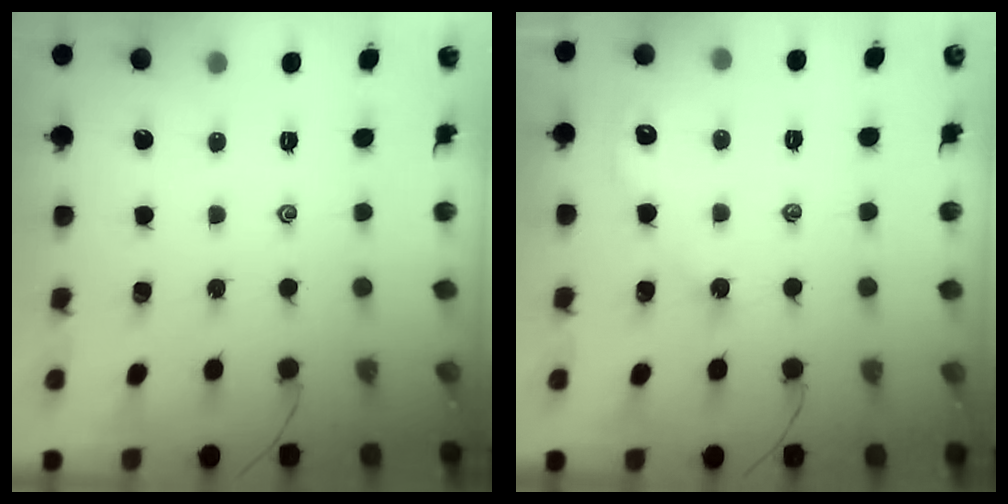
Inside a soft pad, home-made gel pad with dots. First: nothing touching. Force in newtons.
{"total": 2.5, "press": 2.5, "slide": 0.4}